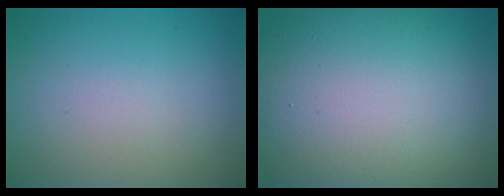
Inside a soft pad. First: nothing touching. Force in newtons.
{"total": 17.1, "press": 17.0, "slide": 1.1}